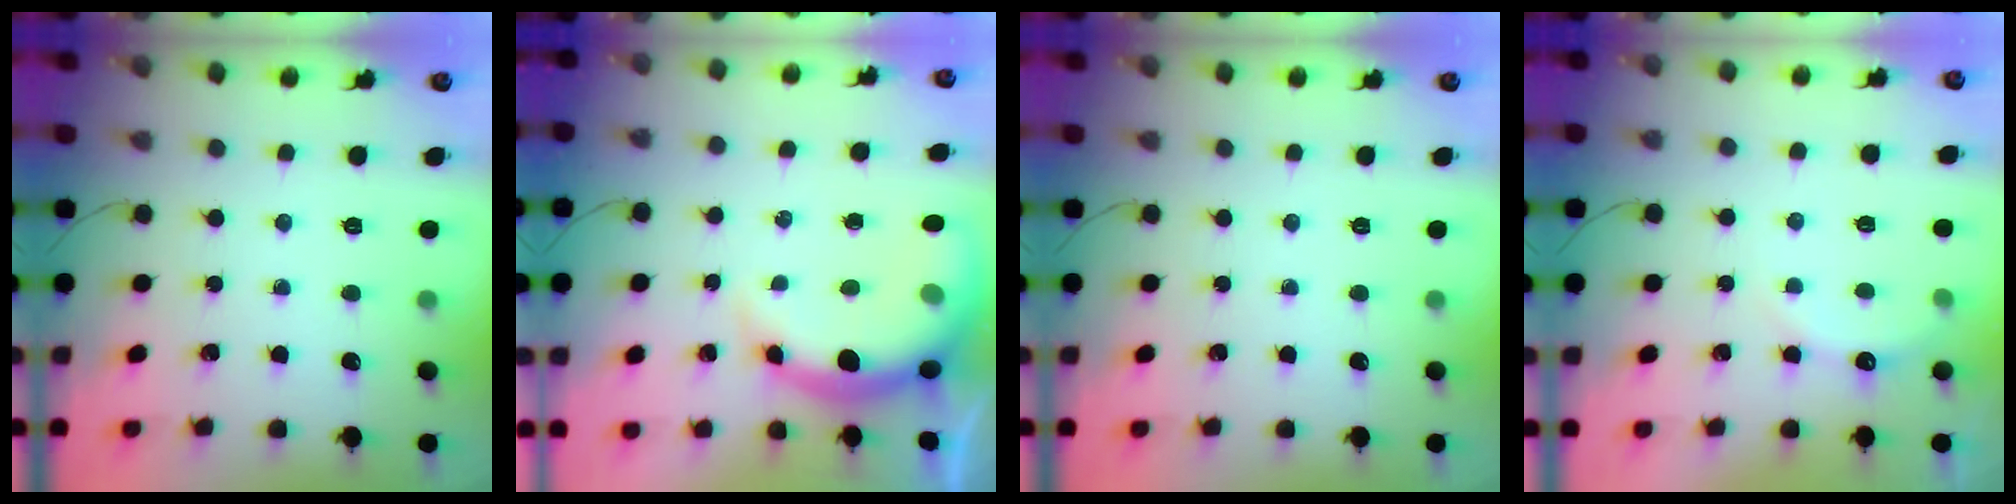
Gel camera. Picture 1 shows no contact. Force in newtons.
{"total": 9.3, "press": 9.0, "slide": 2.4}
{"total": 0.0}
{"total": 5.0, "press": 4.8, "slide": 1.5}